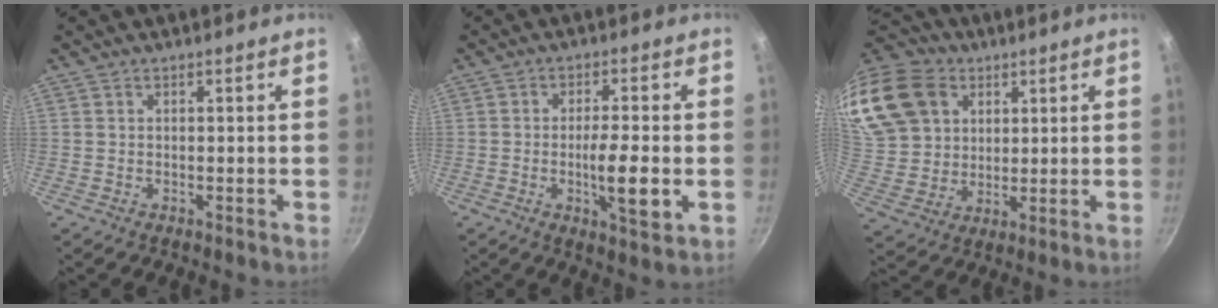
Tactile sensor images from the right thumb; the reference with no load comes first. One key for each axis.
{"total": 8.2, "fx": -1.6, "fy": 1.7, "fz": 7.9, "tx": -0.132, "ty": 0.003, "tz": -0.026}
{"total": 23.8, "fx": 10.2, "fy": 18.2, "fz": 11.5, "tx": -0.263, "ty": 0.018, "tz": 0.204}